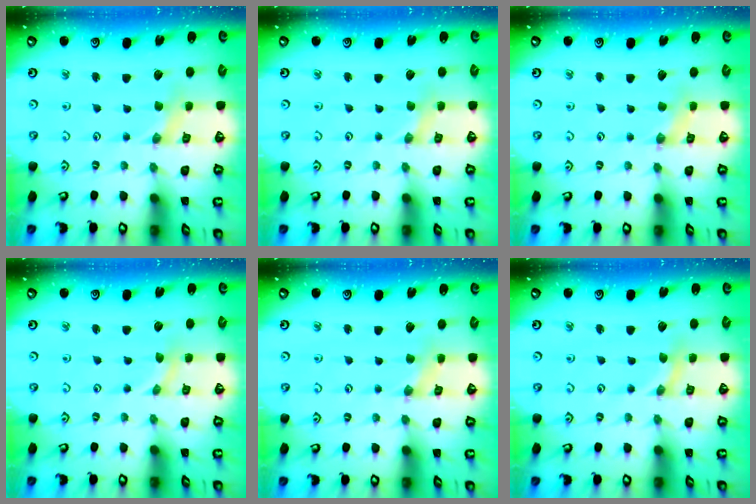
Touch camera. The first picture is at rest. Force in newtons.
{"total": 0.0}
{"total": 1.1, "press": 1.1, "slide": 0.2}
{"total": 0.0}
{"total": 0.0}
{"total": 0.0}